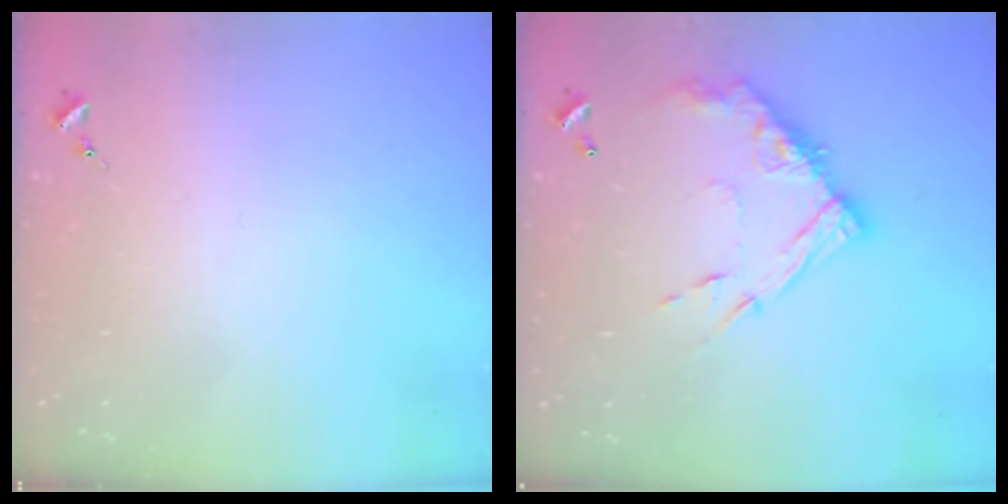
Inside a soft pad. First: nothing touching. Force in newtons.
{"total": 14.5, "press": 14.4, "slide": 1.3}